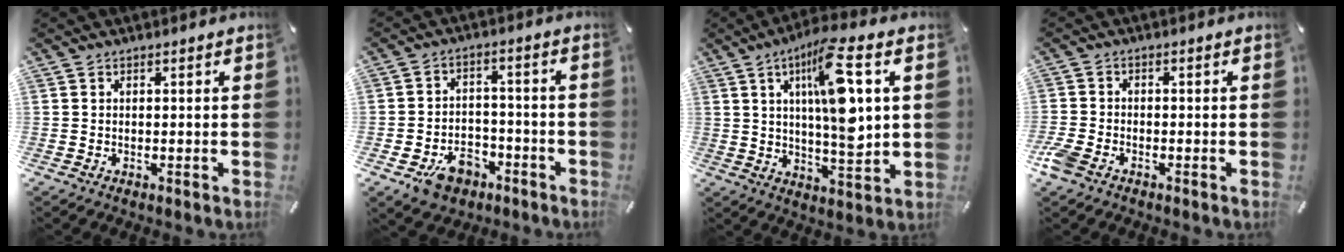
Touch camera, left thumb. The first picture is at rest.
{"total": 9.1, "force": [-4.9, 6.5, 4.2], "torque": [-0.058, 0.035, -0.085]}
{"total": 16.2, "force": [4.9, 5.1, 14.5], "torque": [-0.237, -0.017, 0.073]}
{"total": 3.5, "force": [-2.4, 1.9, 1.7], "torque": [-0.054, 0.002, -0.051]}